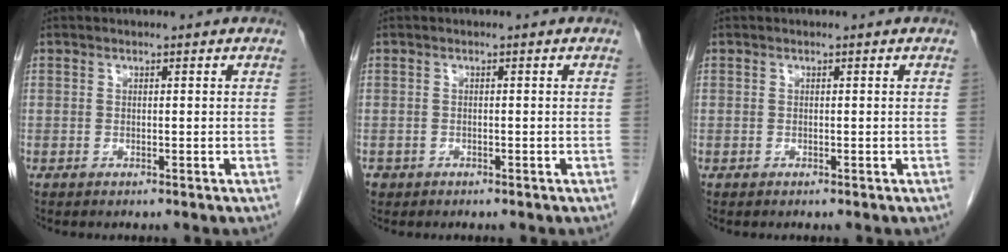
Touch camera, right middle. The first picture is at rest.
{"total": 1.1, "force": [-0.6, 0.9, 0.1], "torque": [-0.007, 0.004, -0.007]}
{"total": 0.0}